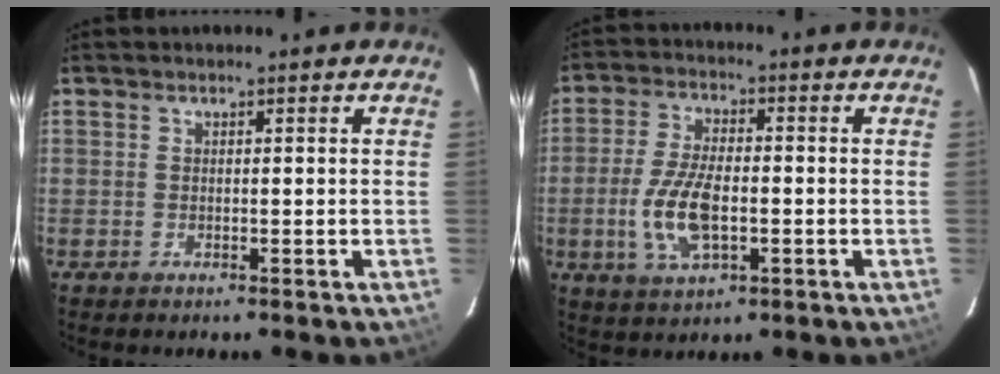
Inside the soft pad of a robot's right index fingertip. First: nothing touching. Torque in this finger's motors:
{"motor_torque": [0.59, -0.15, 0.29, 0.11]}